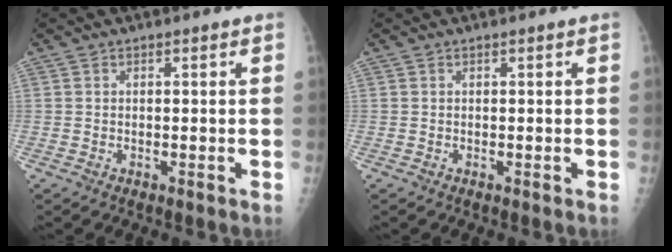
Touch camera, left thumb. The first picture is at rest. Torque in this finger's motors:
{"motor_torque": [0.01, 0.01, 0.02, -0.13, 0.00]}